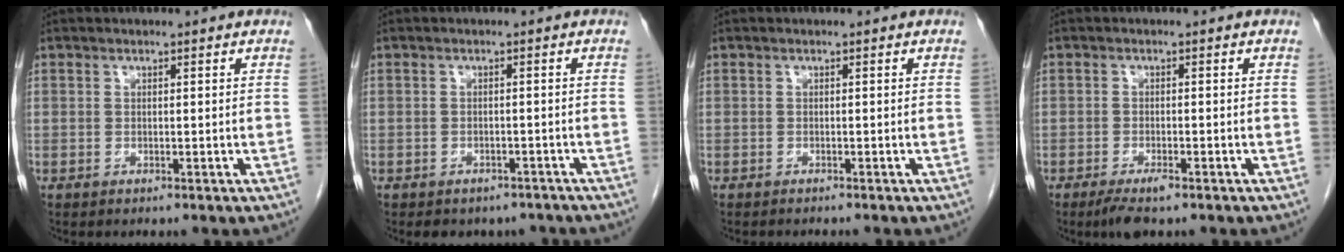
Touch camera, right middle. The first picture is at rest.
{"total": 5.9, "force": [-5.0, 3.0, 1.0], "torque": [-0.004, 0.012, -0.055]}
{"total": 2.4, "force": [-2.2, 0.1, 0.9], "torque": [-0.010, -0.002, -0.026]}
{"total": 3.4, "force": [-2.3, 0.8, 2.4], "torque": [-0.046, -0.005, -0.038]}